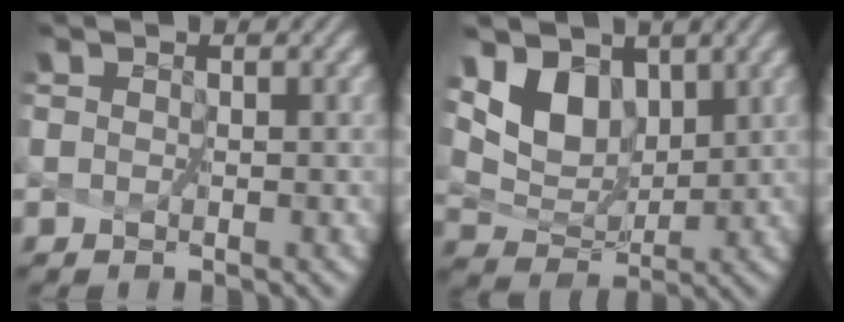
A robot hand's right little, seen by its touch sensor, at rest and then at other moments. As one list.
[{"total": 4.4, "force": [2.8, 2.6, 2.3], "torque": [-0.053, -0.006, 0.059]}]